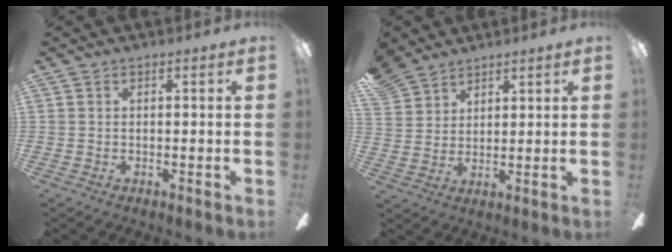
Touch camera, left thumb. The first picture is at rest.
{"total": 7.7, "force": [6.3, 4.2, 1.2], "torque": [-0.042, -0.028, 0.126]}